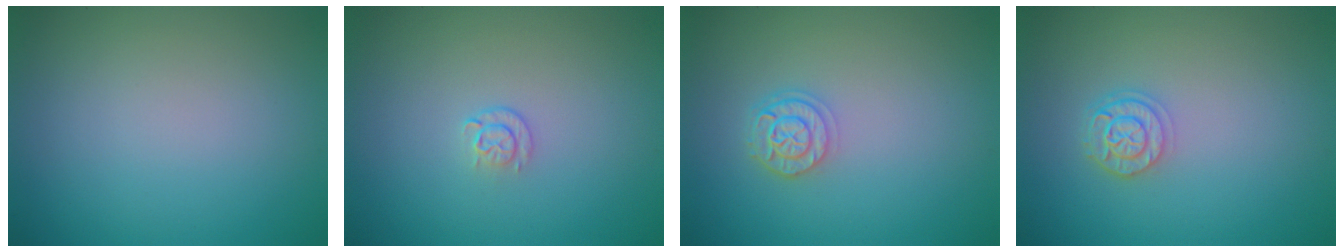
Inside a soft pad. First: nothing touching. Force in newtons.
{"total": 1.1, "press": 0.6, "slide": 0.9}
{"total": 2.5, "press": 2.0, "slide": 1.4}
{"total": 2.5, "press": 2.0, "slide": 1.4}